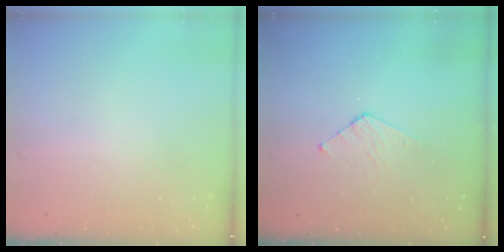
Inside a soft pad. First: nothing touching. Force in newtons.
{"total": 3.7, "press": 3.7, "slide": 0.3}